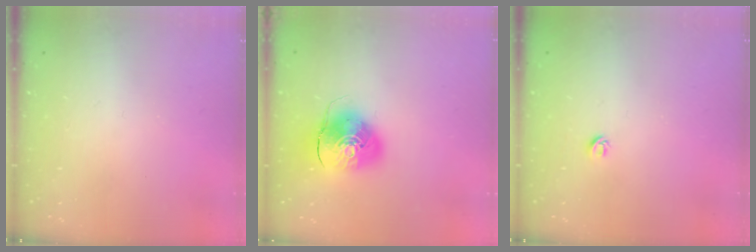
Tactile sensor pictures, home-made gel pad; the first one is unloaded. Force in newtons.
{"total": 10.5, "press": 10.4, "slide": 1.8}
{"total": 3.9, "press": 3.8, "slide": 0.3}